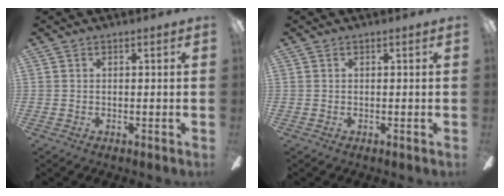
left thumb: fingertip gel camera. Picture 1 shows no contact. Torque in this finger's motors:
{"motor_torque": [-0.10, 0.10, -0.05, 0.04, 0.00]}